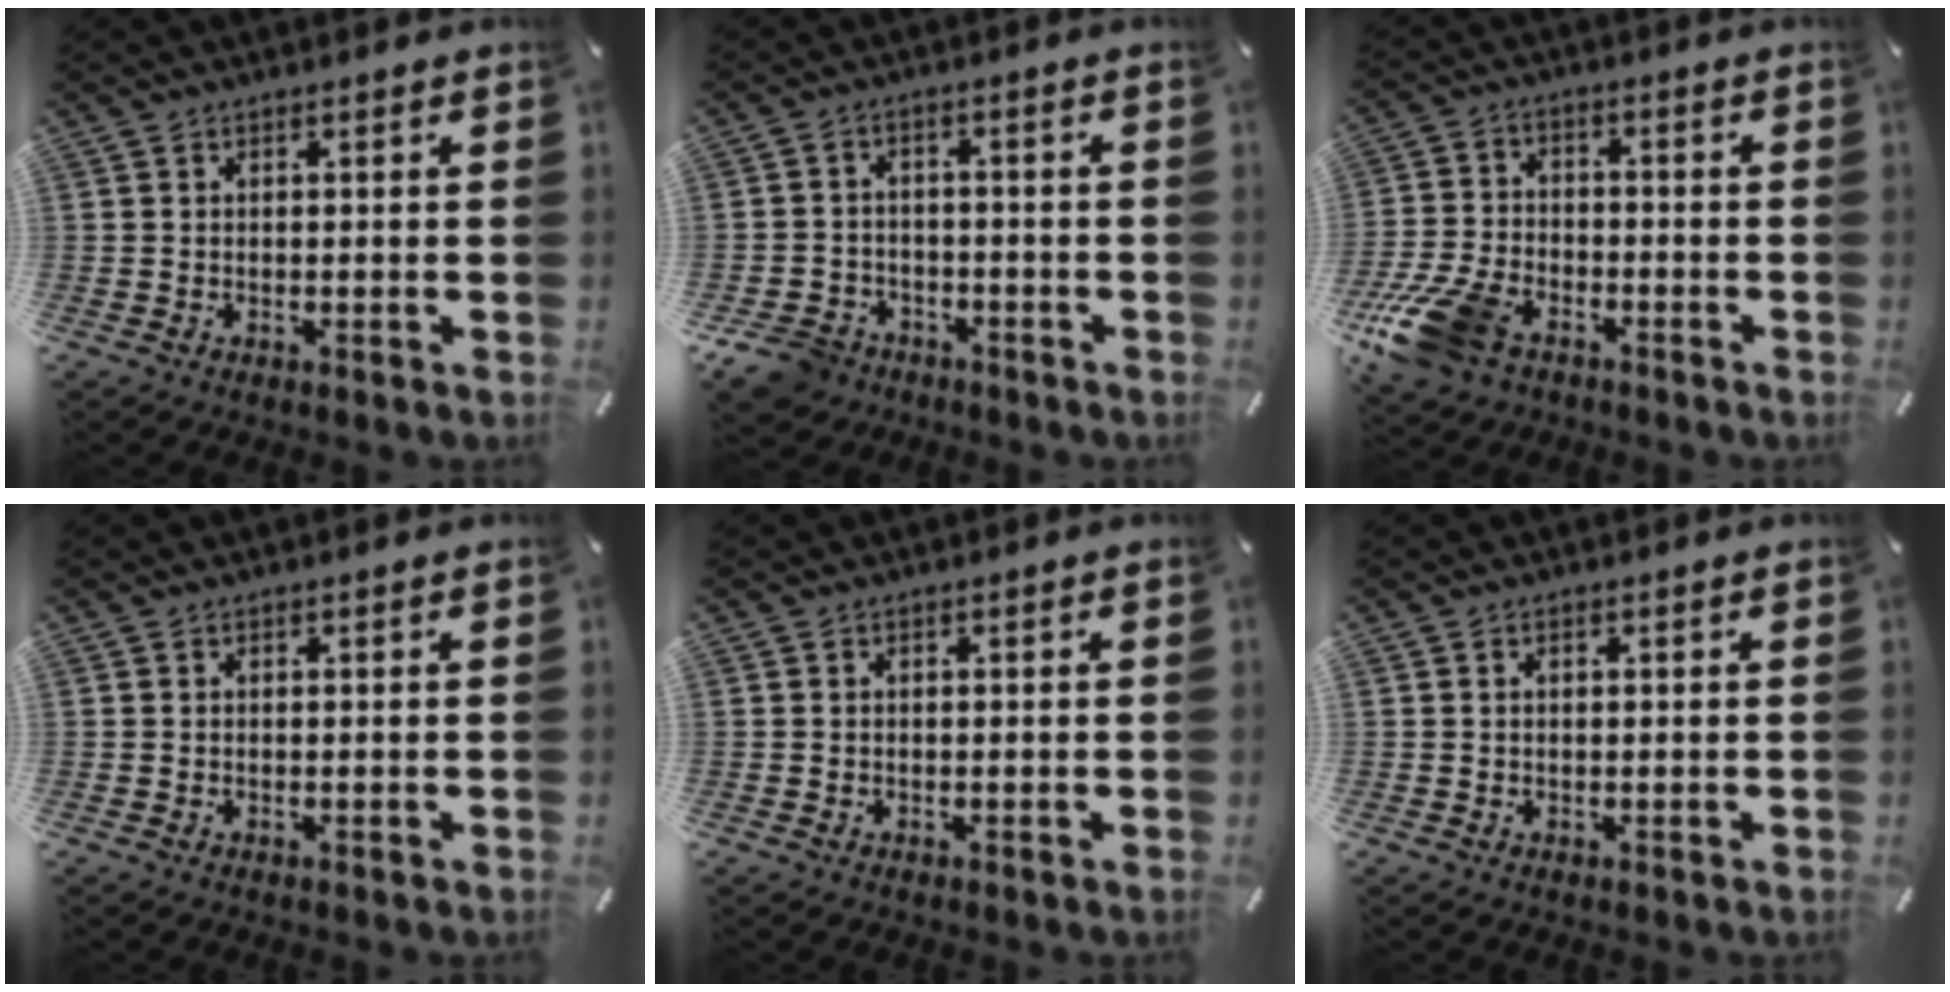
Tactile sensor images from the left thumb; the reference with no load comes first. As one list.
[{"total": 6.6, "force": [-4.5, 4.4, 1.8], "torque": [-0.045, 0.027, -0.089]}, {"total": 12.3, "force": [-7.4, 7.2, 6.8], "torque": [-0.141, 0.035, -0.138]}, {"total": 0.0}, {"total": 0.0}, {"total": 0.7, "force": [0.1, 0.4, 0.5], "torque": [-0.011, 0.002, 0.002]}]